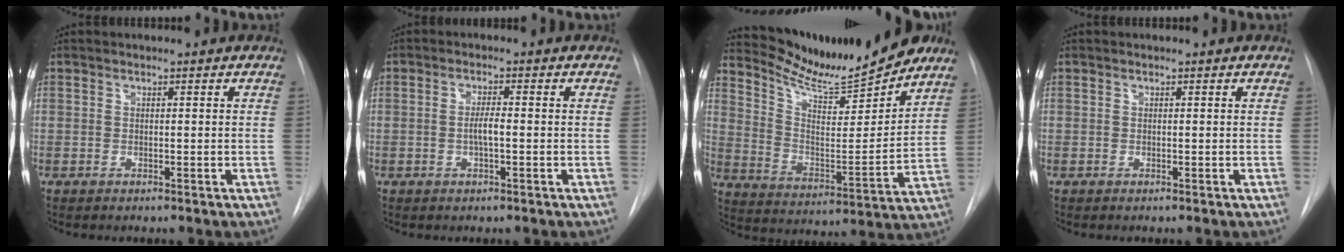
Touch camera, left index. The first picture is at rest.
{"total": 2.4, "force": [-0.3, 0.3, 2.3], "torque": [-0.045, 0.002, -0.008]}
{"total": 17.6, "force": [16.1, 1.7, 6.8], "torque": [-0.118, -0.032, 0.256]}
{"total": 0.0}